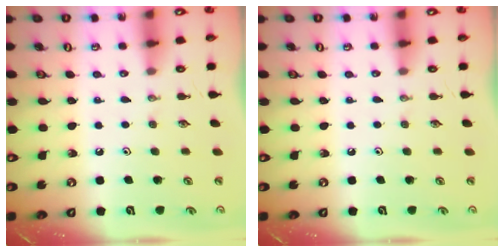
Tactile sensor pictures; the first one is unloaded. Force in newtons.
{"total": 0.0}